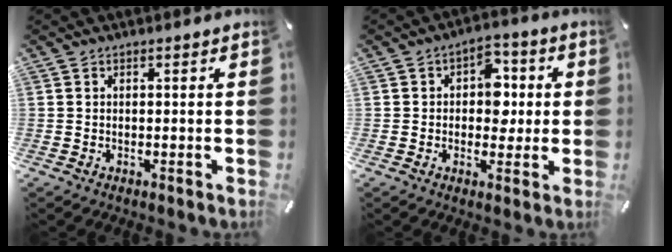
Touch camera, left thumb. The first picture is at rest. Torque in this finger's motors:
{"motor_torque": [1.32, 1.12, 0.70, 0.06, 0.04]}